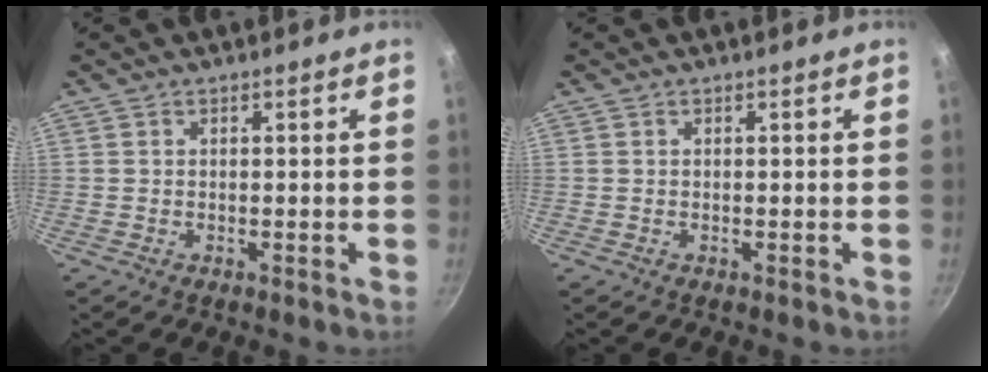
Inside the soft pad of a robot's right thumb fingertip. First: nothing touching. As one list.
[{"total": 0.0}]